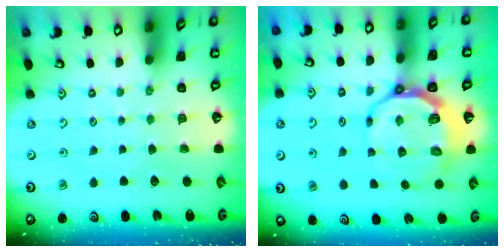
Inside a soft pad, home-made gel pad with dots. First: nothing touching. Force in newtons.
{"total": 9.7, "press": 9.0, "slide": 3.8}